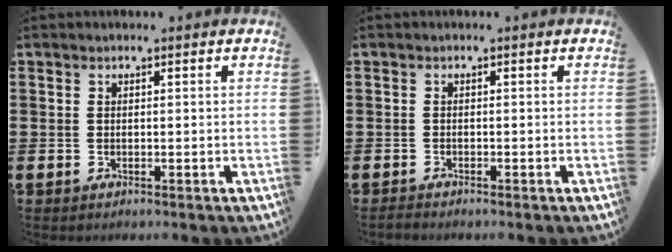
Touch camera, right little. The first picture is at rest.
{"total": 0.5, "force": [-0.5, 0.0, 0.1], "torque": [-0.003, -0.002, -0.010]}